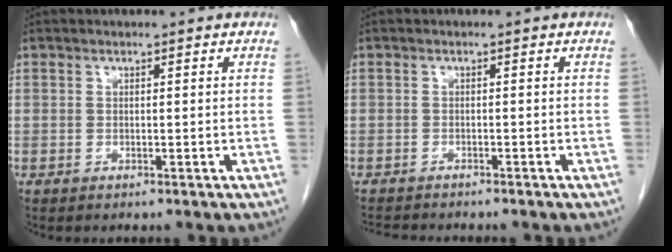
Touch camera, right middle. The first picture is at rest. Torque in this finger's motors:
{"motor_torque": [0.06, -0.04, 0.01, 0.01]}